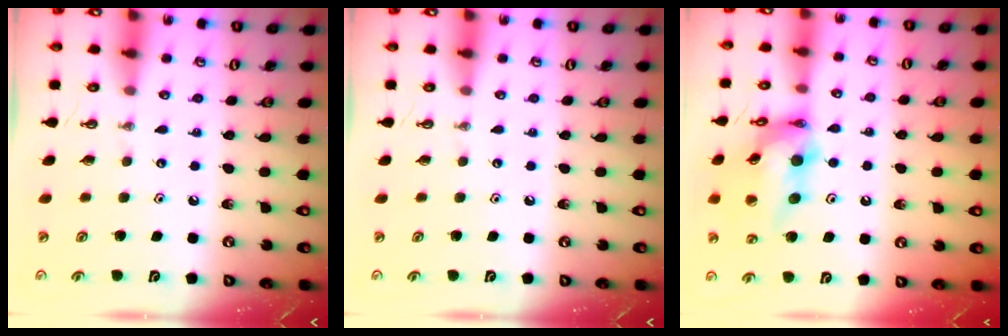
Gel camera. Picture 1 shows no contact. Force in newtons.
{"total": 0.0}
{"total": 16.9, "press": 16.5, "slide": 3.9}